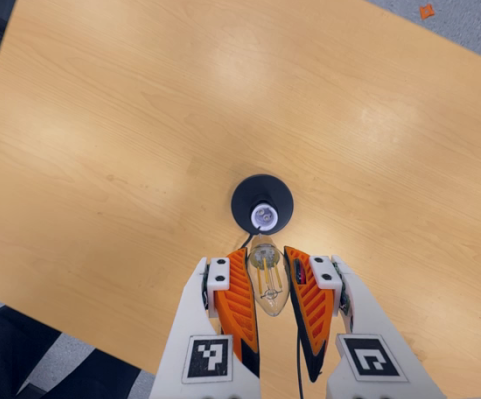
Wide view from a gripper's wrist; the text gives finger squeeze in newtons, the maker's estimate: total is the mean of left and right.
{"total": 20.9, "left": 23.6, "right": 18.3}